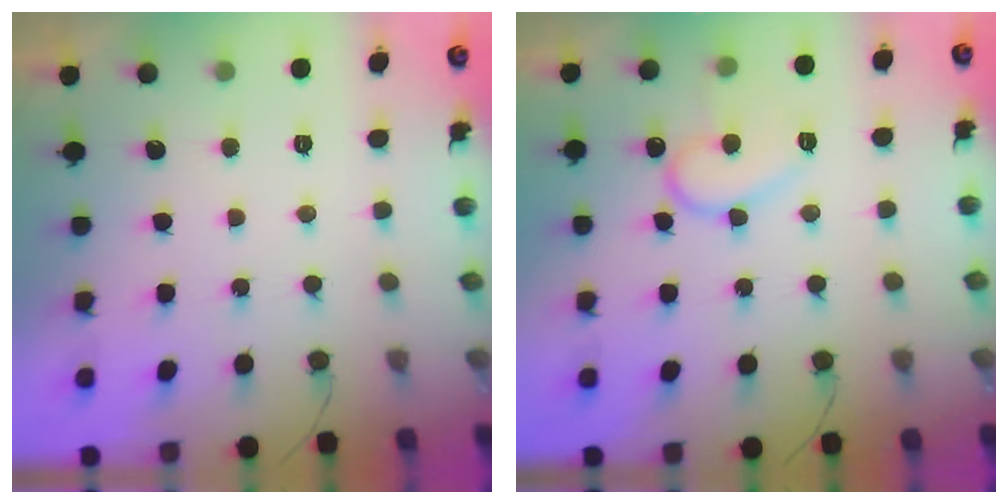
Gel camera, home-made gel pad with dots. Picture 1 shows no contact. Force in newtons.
{"total": 12.1, "press": 12.0, "slide": 0.9}